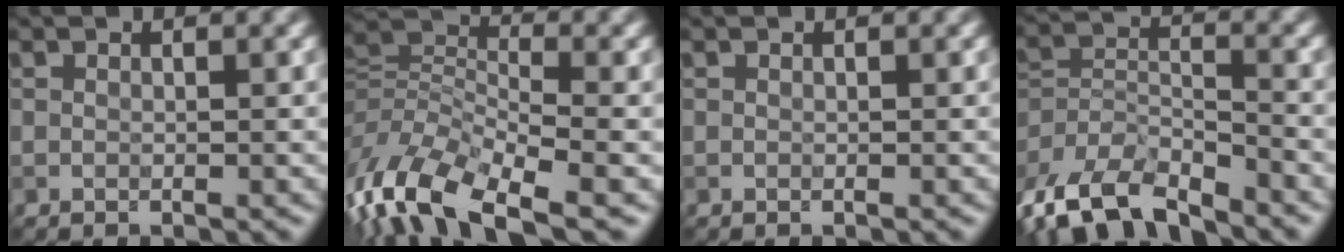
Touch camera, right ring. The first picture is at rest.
{"total": 10.4, "force": [-6.6, 3.7, 7.1], "torque": [-0.149, 0.003, -0.123]}
{"total": 0.0}
{"total": 8.9, "force": [-8.1, 2.4, 2.8], "torque": [-0.064, -0.005, -0.136]}